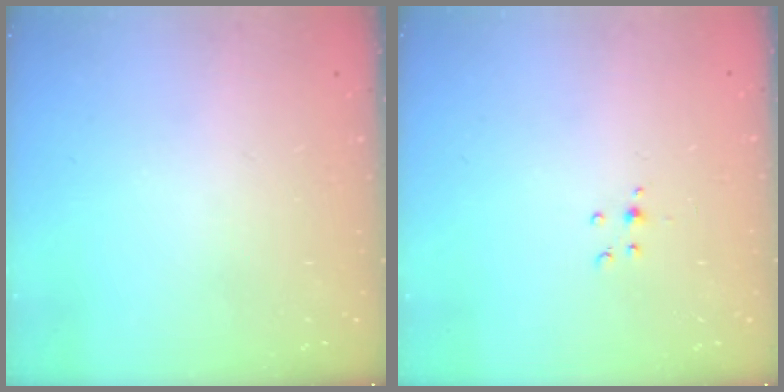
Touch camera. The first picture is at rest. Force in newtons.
{"total": 3.6, "press": 3.5, "slide": 0.9}